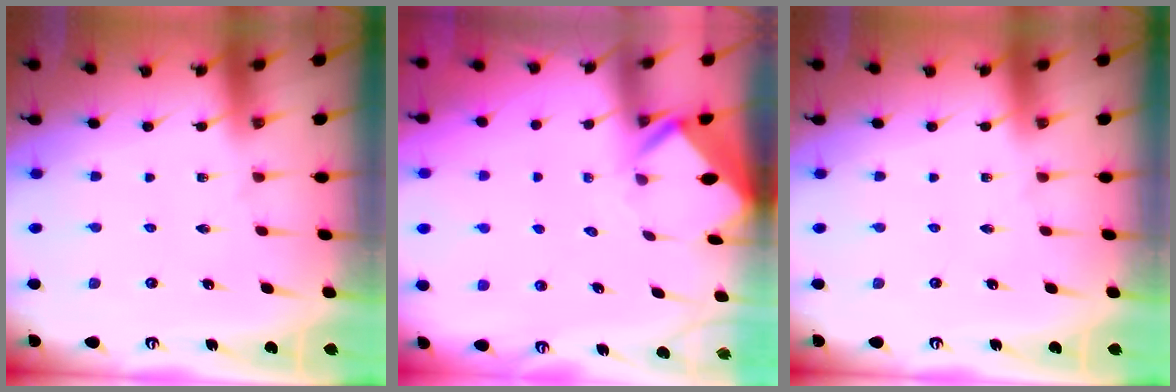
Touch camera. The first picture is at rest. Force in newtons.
{"total": 2.6, "press": 2.6, "slide": 0.1}
{"total": 0.0}